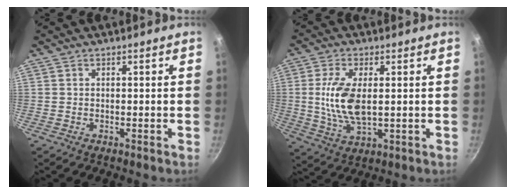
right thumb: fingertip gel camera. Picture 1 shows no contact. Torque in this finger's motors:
{"motor_torque": [1.52, 1.30, 1.08, -0.40, 0.31]}